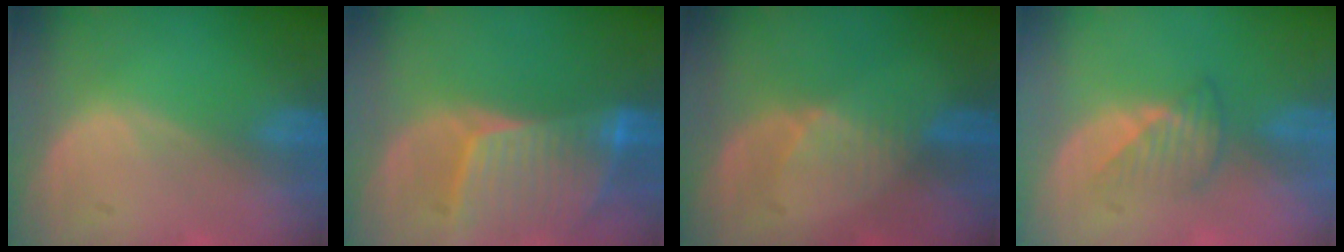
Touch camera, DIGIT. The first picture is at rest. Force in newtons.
{"total": 8.6, "press": 7.8, "slide": 3.8}
{"total": 2.7, "press": 2.7, "slide": 0.3}
{"total": 3.2, "press": 3.0, "slide": 1.0}